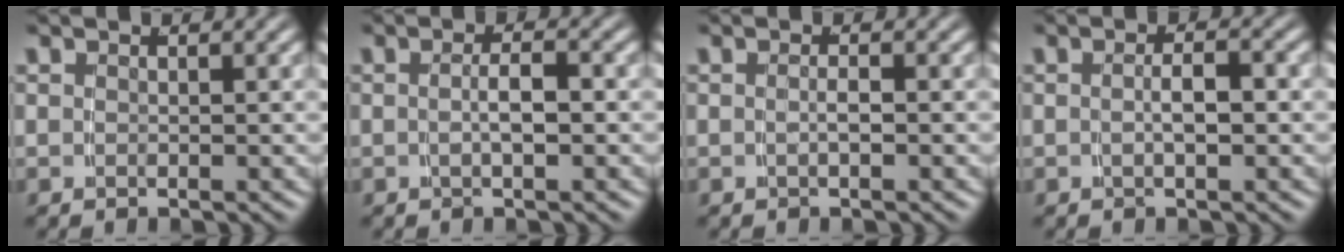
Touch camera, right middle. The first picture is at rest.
{"total": 2.0, "force": [-0.6, 0.0, 1.9], "torque": [-0.028, 0.001, -0.007]}
{"total": 1.0, "force": [-0.5, -0.4, 0.8], "torque": [-0.013, -0.001, -0.006]}
{"total": 1.9, "force": [-0.6, 0.1, 1.8], "torque": [-0.026, 0.002, -0.007]}